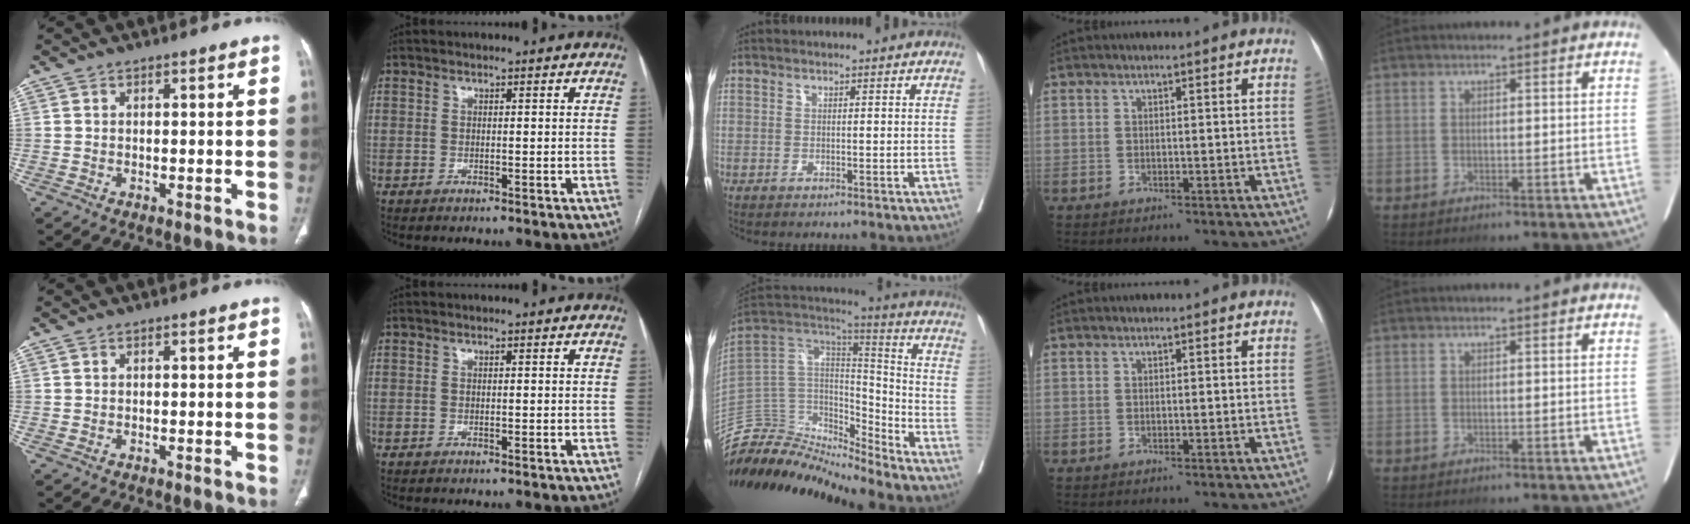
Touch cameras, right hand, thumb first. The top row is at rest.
{"middle": {"total": 19.5, "force": [-18.7, 4.3, 3.4], "torque": [-0.064, 0.077, -0.319]}}